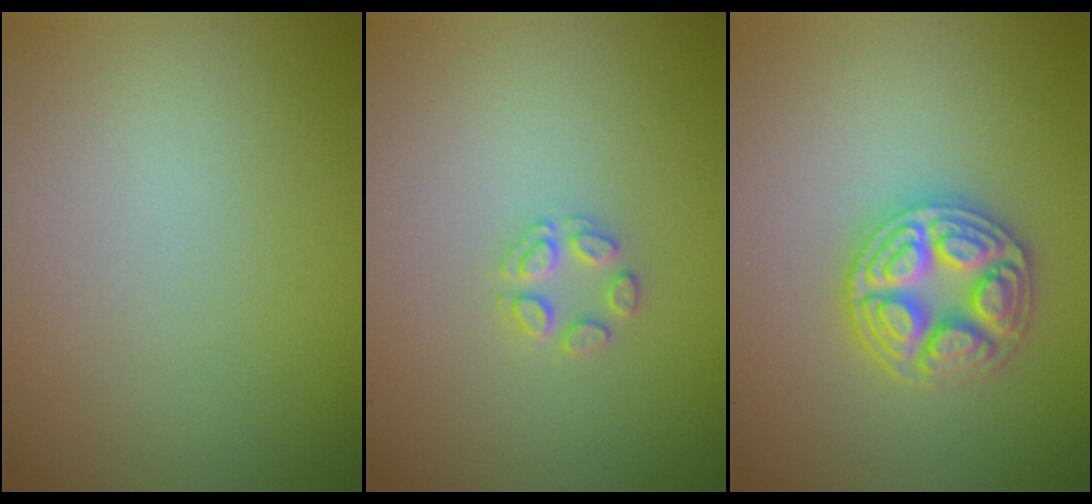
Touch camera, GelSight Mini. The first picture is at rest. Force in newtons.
{"total": 1.7, "press": 1.6, "slide": 0.2}
{"total": 4.9, "press": 4.9, "slide": 0.6}